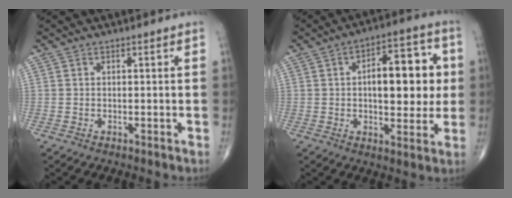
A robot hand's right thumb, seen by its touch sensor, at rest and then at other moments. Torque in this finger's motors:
{"motor_torque": [0.01, 0.31, 0.46, -0.08, 0.12]}